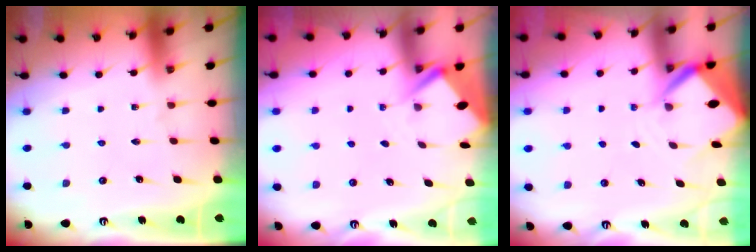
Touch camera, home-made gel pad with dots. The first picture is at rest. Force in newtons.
{"total": 2.8, "press": 2.8, "slide": 0.4}
{"total": 5.3, "press": 5.3, "slide": 0.5}